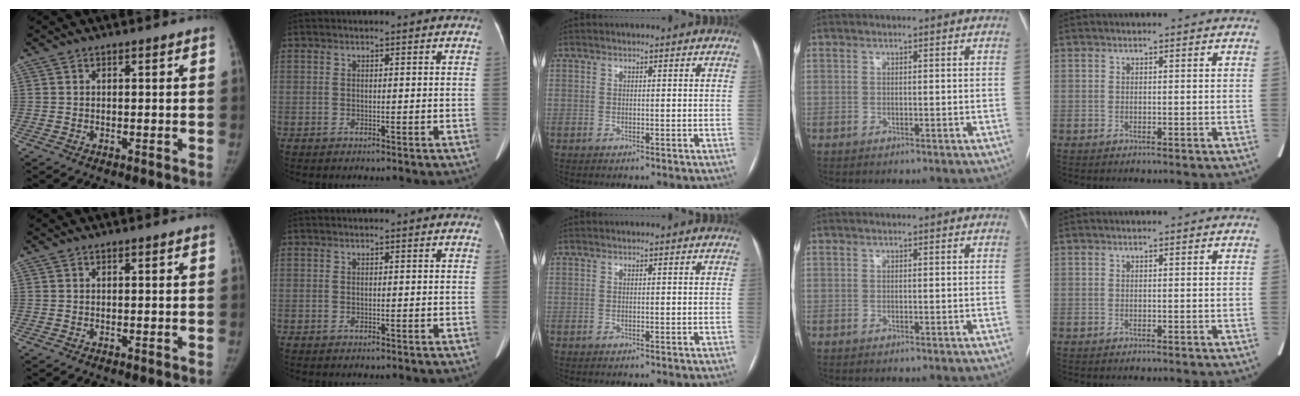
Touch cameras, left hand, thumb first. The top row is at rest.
{}